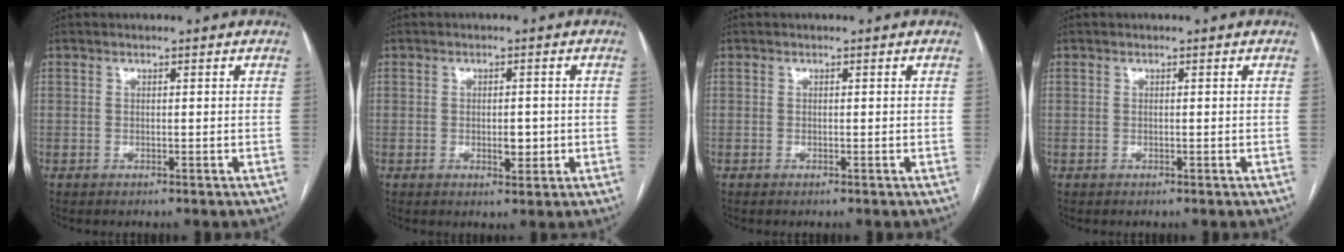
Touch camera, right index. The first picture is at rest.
{"total": 2.8, "force": [-0.6, 1.2, 2.4], "torque": [-0.038, 0.001, -0.005]}
{"total": 0.0}
{"total": 0.0}